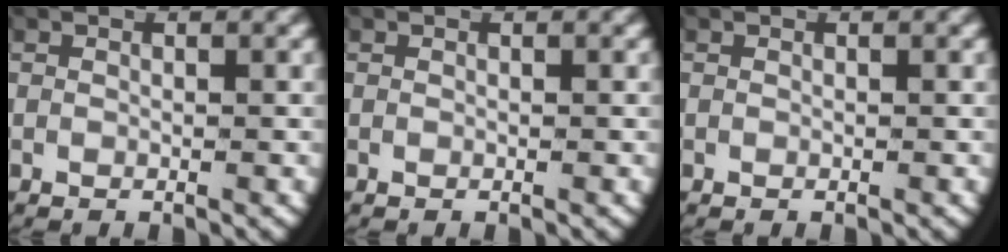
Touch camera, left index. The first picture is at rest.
{"total": 0.0}
{"total": 0.0}